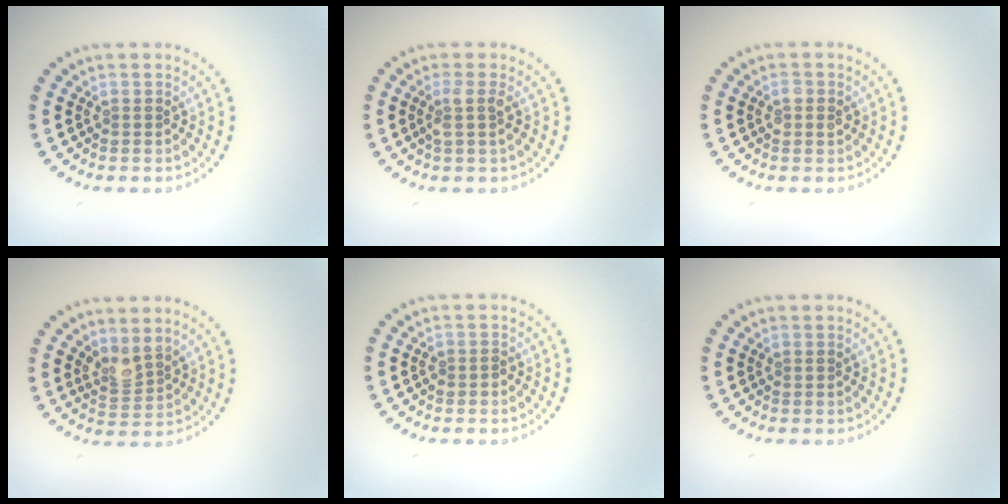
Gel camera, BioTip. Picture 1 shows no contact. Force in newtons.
{"total": 1.7, "press": 1.4, "slide": 1.0}
{"total": 1.1, "press": 1.1, "slide": 0.1}
{"total": 2.2, "press": 1.6, "slide": 1.4}
{"total": 0.9, "press": 0.8, "slide": 0.4}
{"total": 0.0}